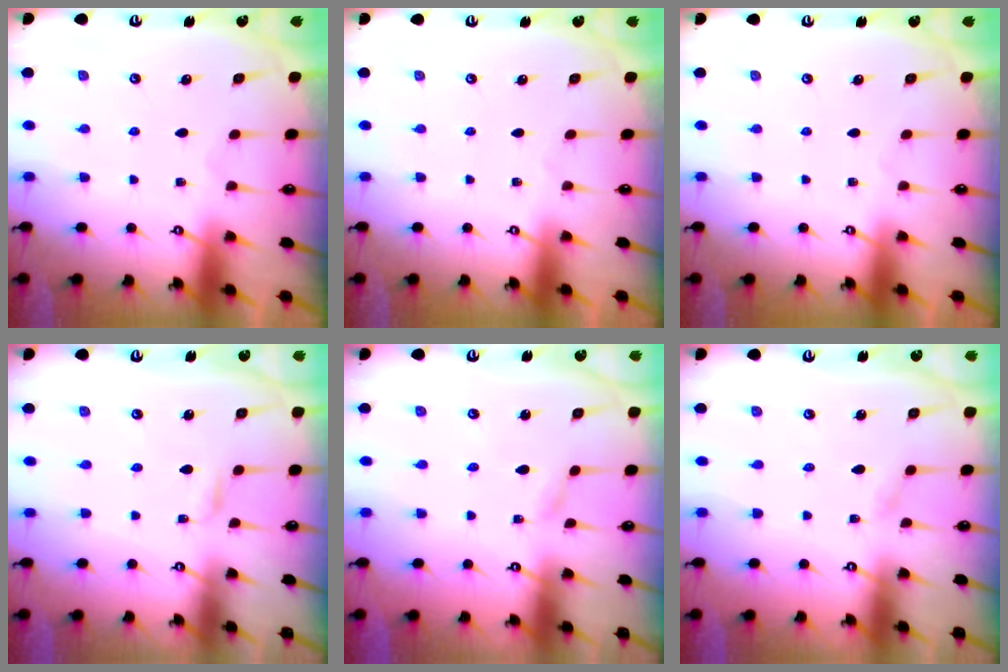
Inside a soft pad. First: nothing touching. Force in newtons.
{"total": 0.0}
{"total": 0.0}
{"total": 1.3, "press": 1.3, "slide": 0.2}
{"total": 2.3, "press": 2.3, "slide": 0.2}
{"total": 1.8, "press": 1.8, "slide": 0.2}